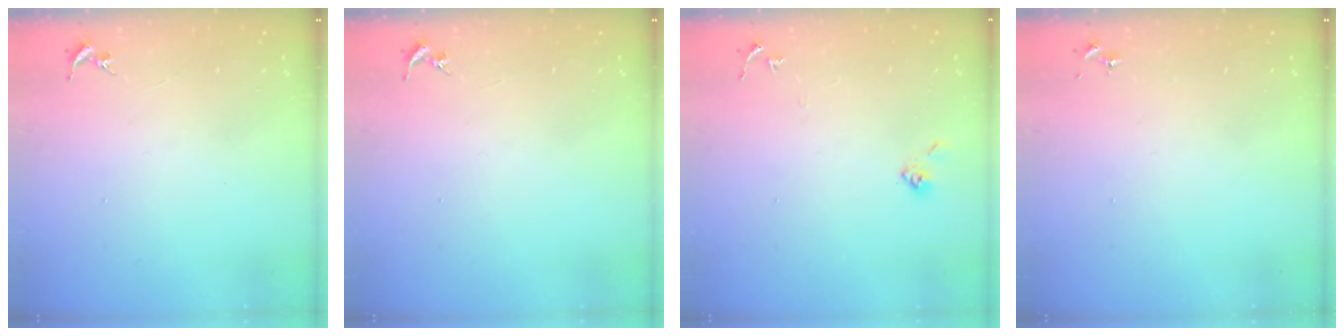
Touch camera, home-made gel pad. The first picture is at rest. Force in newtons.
{"total": 0.0}
{"total": 5.8, "press": 5.8, "slide": 0.5}
{"total": 0.0}